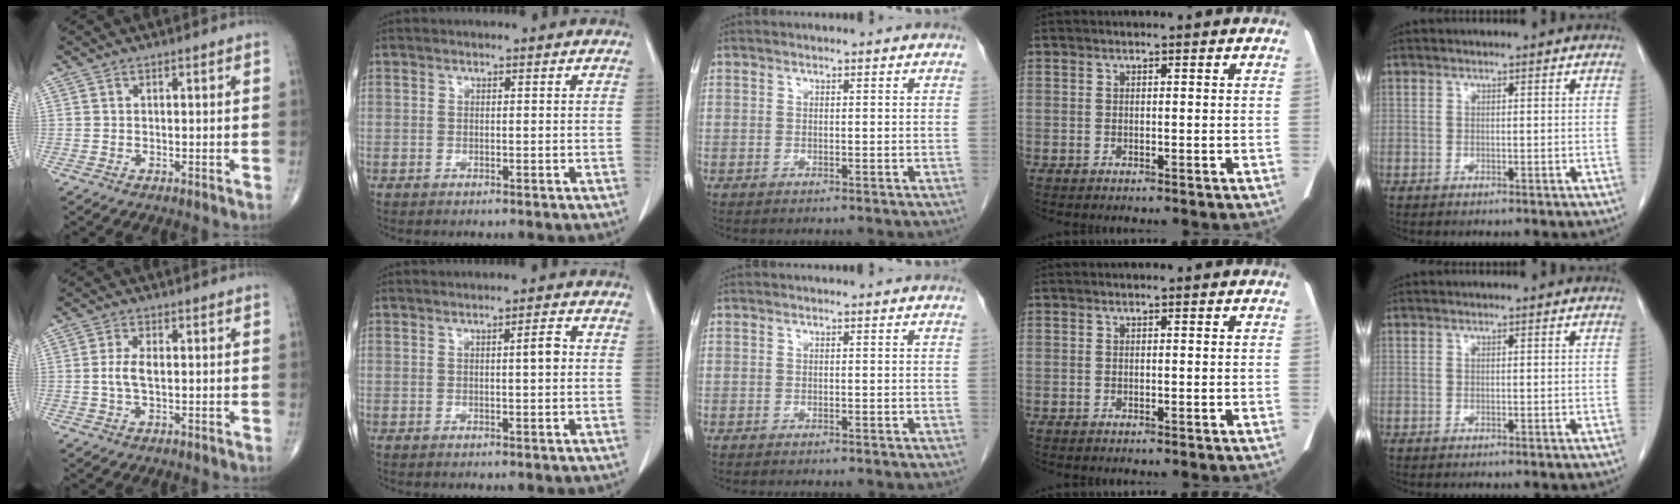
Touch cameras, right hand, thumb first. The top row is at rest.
{"thumb": {"total": 3.8, "force": [0.0, 1.8, 3.3], "torque": [-0.076, 0.003, 0.000]}, "index": {"total": 2.2, "force": [0.2, 0.2, 2.1], "torque": [-0.033, 0.003, 0.003]}, "middle": {"total": 2.7, "force": [-2.4, 0.5, 1.1], "torque": [-0.017, -0.004, -0.025]}}